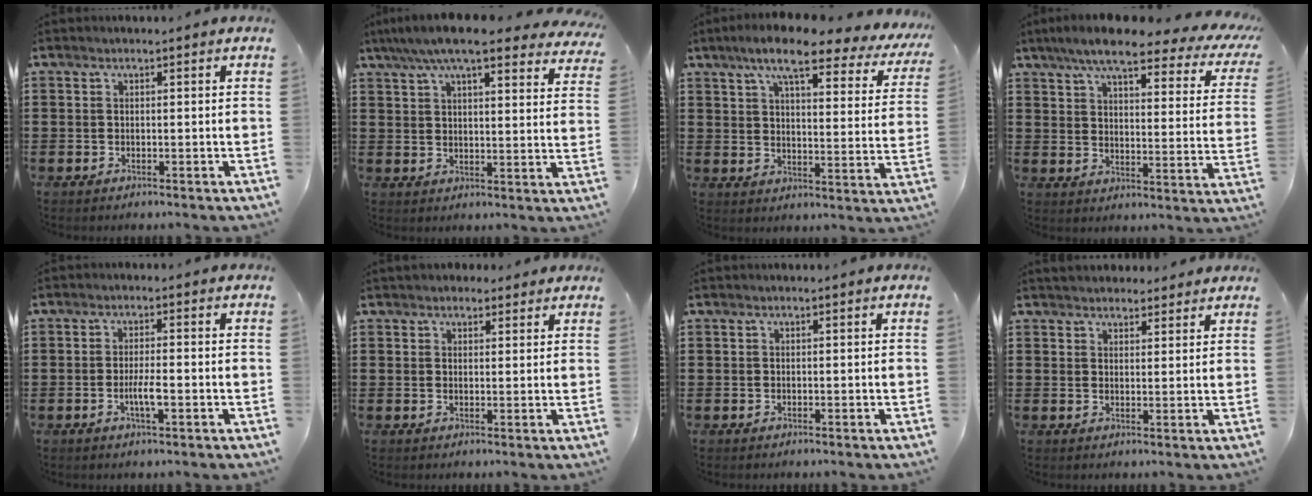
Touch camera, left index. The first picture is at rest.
{"total": 8.8, "force": [7.4, 0.9, 4.7], "torque": [-0.105, -0.020, 0.130]}
{"total": 10.0, "force": [7.6, 1.5, 6.3], "torque": [-0.133, -0.029, 0.124]}
{"total": 8.7, "force": [6.8, 1.1, 5.3], "torque": [-0.112, -0.033, 0.111]}
{"total": 3.6, "force": [-1.1, 0.7, 3.3], "torque": [-0.064, -0.001, -0.023]}
{"total": 2.3, "force": [1.9, 1.2, 0.2], "torque": [-0.001, 0.002, 0.036]}
{"total": 0.0}
{"total": 2.6, "force": [2.4, 0.8, -0.1], "torque": [-0.004, 0.001, 0.047]}